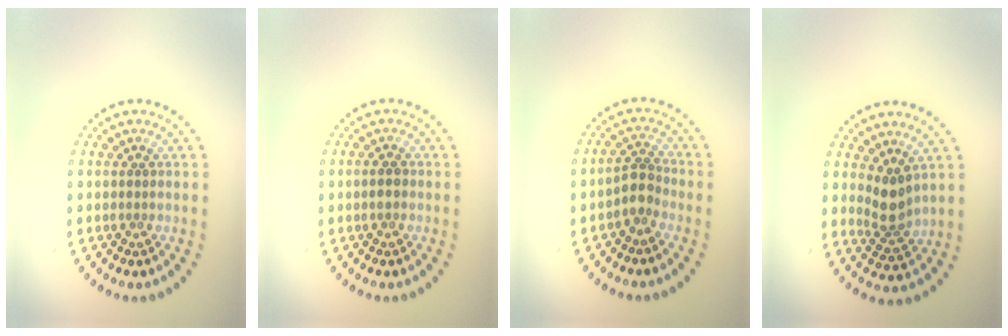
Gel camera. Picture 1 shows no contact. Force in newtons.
{"total": 1.1, "press": 1.1, "slide": 0.2}
{"total": 2.1, "press": 1.7, "slide": 1.2}
{"total": 2.8, "press": 2.1, "slide": 1.8}